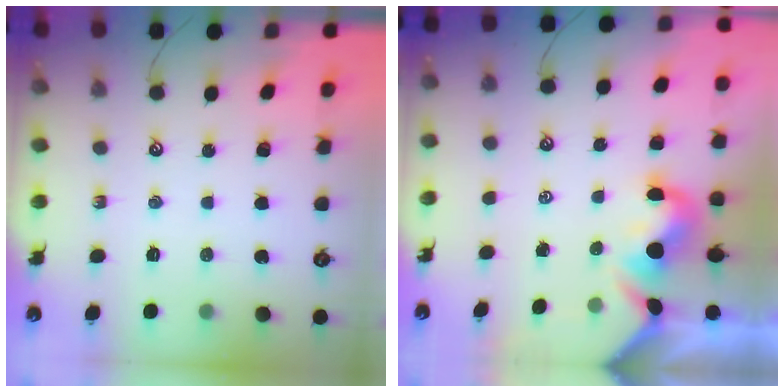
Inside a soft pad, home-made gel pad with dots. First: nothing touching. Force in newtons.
{"total": 2.3, "press": 2.2, "slide": 0.8}